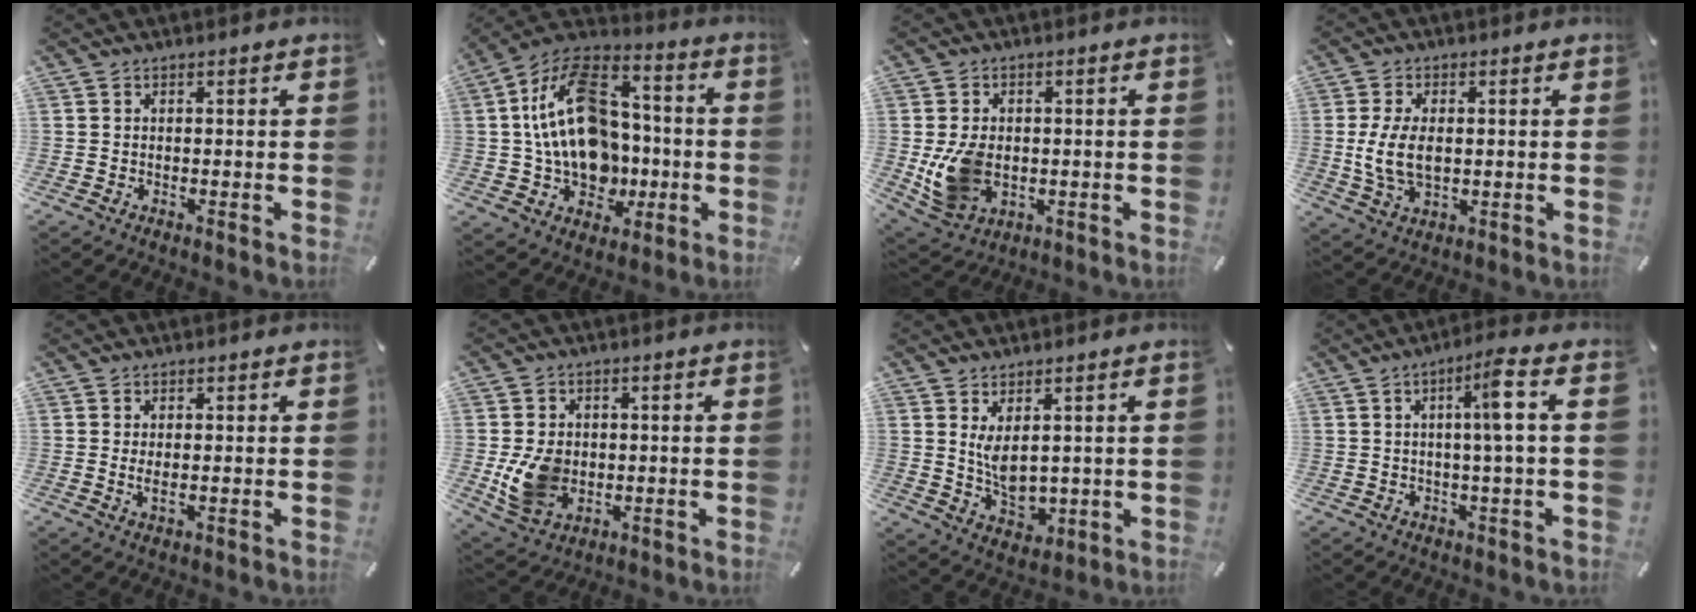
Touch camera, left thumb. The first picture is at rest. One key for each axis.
{"total": 22.7, "fx": 0.8, "fy": 16.8, "fz": 15.3, "tx": -0.287, "ty": -0.001, "tz": 0.022}
{"total": 9.4, "fx": -0.9, "fy": 7.6, "fz": 5.5, "tx": -0.118, "ty": 0.006, "tz": -0.013}
{"total": 9.0, "fx": 0.6, "fy": 5.4, "fz": 7.1, "tx": -0.166, "ty": 0.003, "tz": 0.008}
{"total": 2.2, "fx": 0.2, "fy": 0.8, "fz": 2.0, "tx": -0.040, "ty": -0.006, "tz": -0.002}
{"total": 9.7, "fx": -0.9, "fy": 8.1, "fz": 5.3, "tx": -0.110, "ty": 0.003, "tz": -0.014}
{"total": 6.7, "fx": 2.3, "fy": 4.1, "fz": 4.8, "tx": -0.084, "ty": -0.021, "tz": 0.040}
{"total": 8.4, "fx": 1.9, "fy": 0.3, "fz": 8.2, "tx": -0.143, "ty": -0.003, "tz": 0.022}